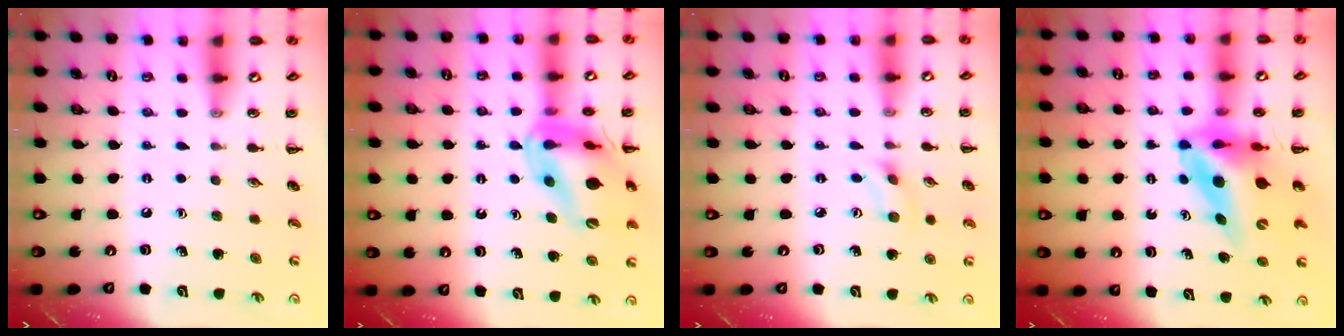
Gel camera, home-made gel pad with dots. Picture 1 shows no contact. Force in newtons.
{"total": 17.5, "press": 17.3, "slide": 2.6}
{"total": 2.8, "press": 2.6, "slide": 1.0}
{"total": 9.7, "press": 9.2, "slide": 3.0}